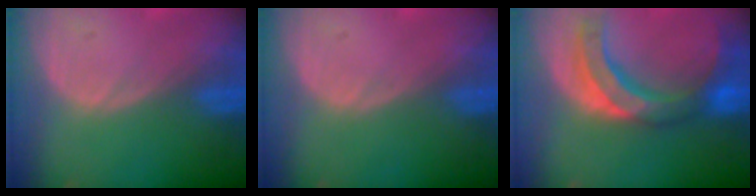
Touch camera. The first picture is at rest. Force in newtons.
{"total": 0.0}
{"total": 10.3, "press": 9.4, "slide": 4.3}